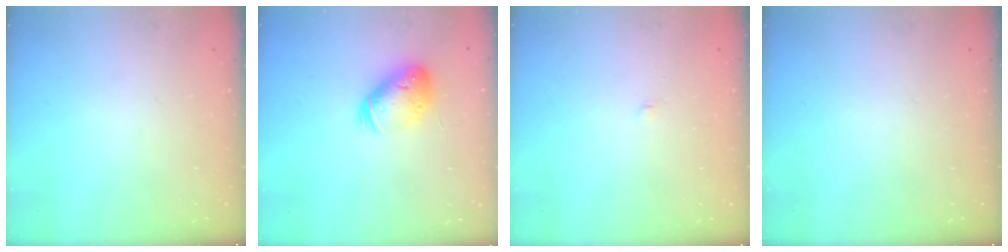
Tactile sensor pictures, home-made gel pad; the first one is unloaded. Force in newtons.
{"total": 14.2, "press": 14.1, "slide": 2.0}
{"total": 2.0, "press": 2.0, "slide": 0.2}
{"total": 0.0}